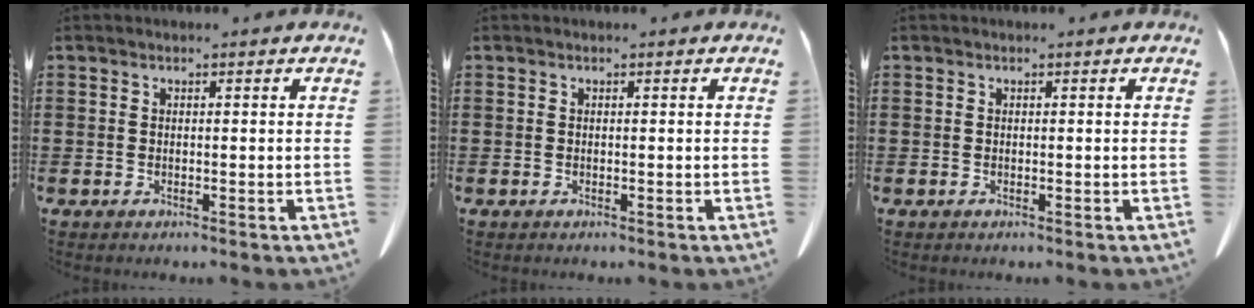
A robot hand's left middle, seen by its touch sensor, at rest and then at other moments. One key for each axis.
{"total": 0.0}
{"total": 0.0}